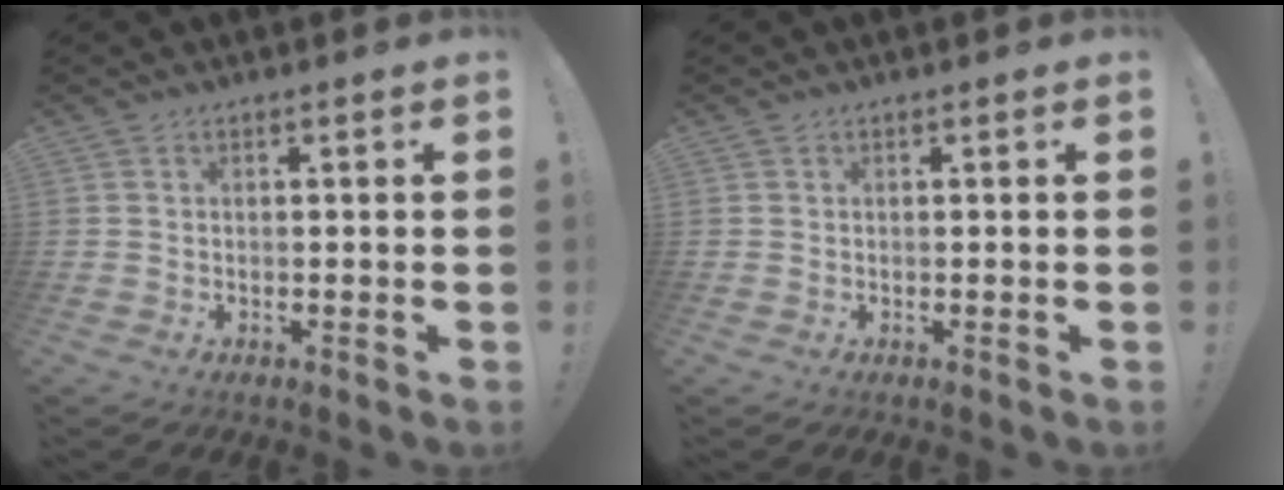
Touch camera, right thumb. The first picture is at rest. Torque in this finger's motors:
{"motor_torque": [-0.01, -0.01, 0.10, -0.10, 0.03]}